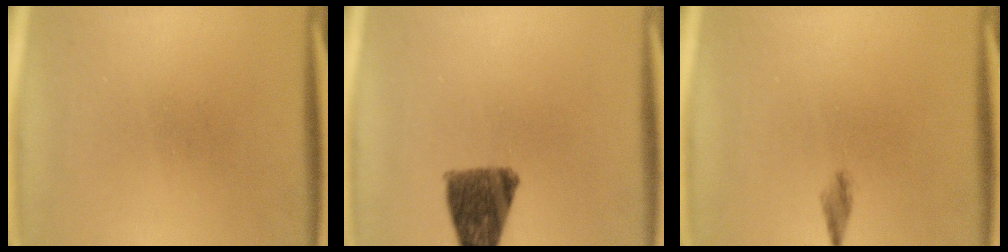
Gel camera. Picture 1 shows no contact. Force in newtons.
{"total": 9.8}
{"total": 1.3}